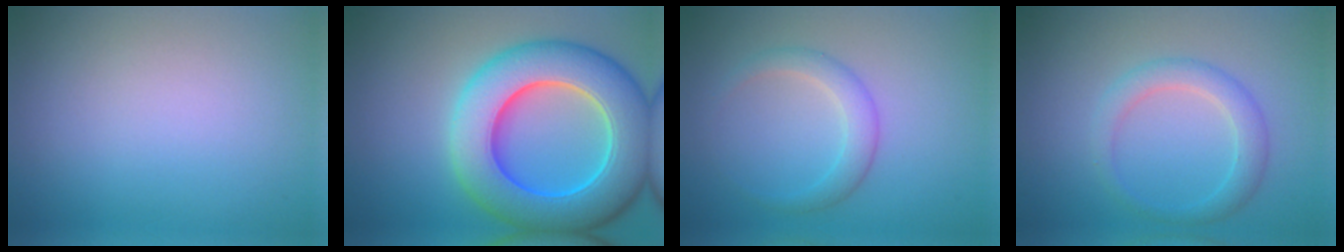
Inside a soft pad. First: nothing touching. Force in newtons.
{"total": 10.9, "press": 10.9, "slide": 0.4}
{"total": 2.3, "press": 2.3, "slide": 0.0}
{"total": 2.7, "press": 2.7, "slide": 0.1}